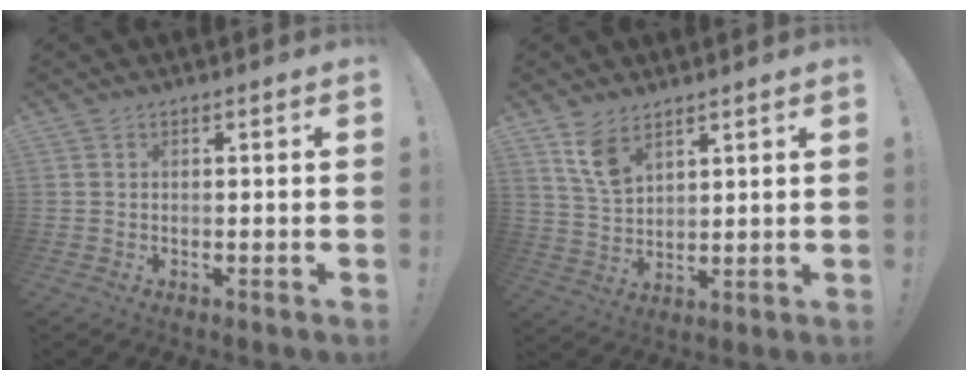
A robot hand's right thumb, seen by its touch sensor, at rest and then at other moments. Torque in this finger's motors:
{"motor_torque": [0.03, 0.15, 0.42, 0.37, 0.02]}